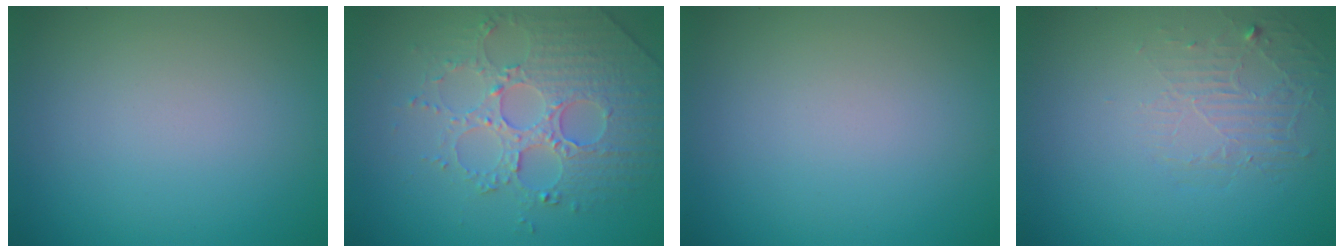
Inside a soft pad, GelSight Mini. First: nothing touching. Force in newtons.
{"total": 4.4, "press": 4.3, "slide": 1.1}
{"total": 0.0}
{"total": 1.9, "press": 0.6, "slide": 1.8}